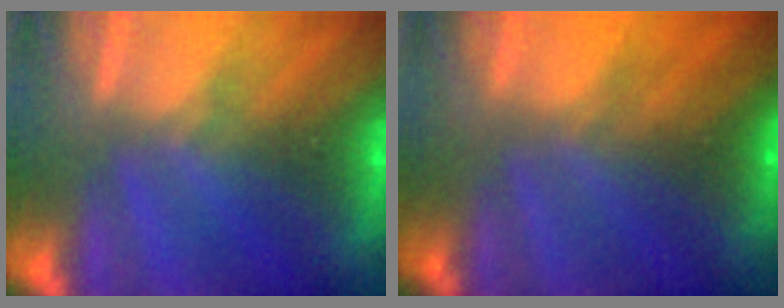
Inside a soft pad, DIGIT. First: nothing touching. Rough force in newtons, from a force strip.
{"total": 2.2}